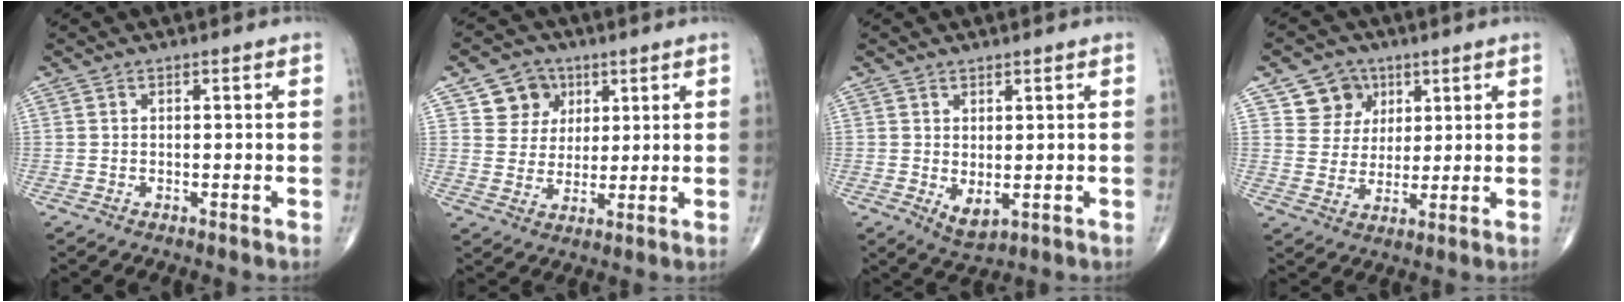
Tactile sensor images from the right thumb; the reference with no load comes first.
{"total": 7.7, "force": [3.5, 6.6, 1.9], "torque": [0.002, -0.012, 0.061]}
{"total": 3.6, "force": [-0.2, 1.8, 3.1], "torque": [-0.046, -0.007, 0.010]}
{"total": 7.8, "force": [3.9, 6.6, 1.7], "torque": [0.004, -0.018, 0.069]}